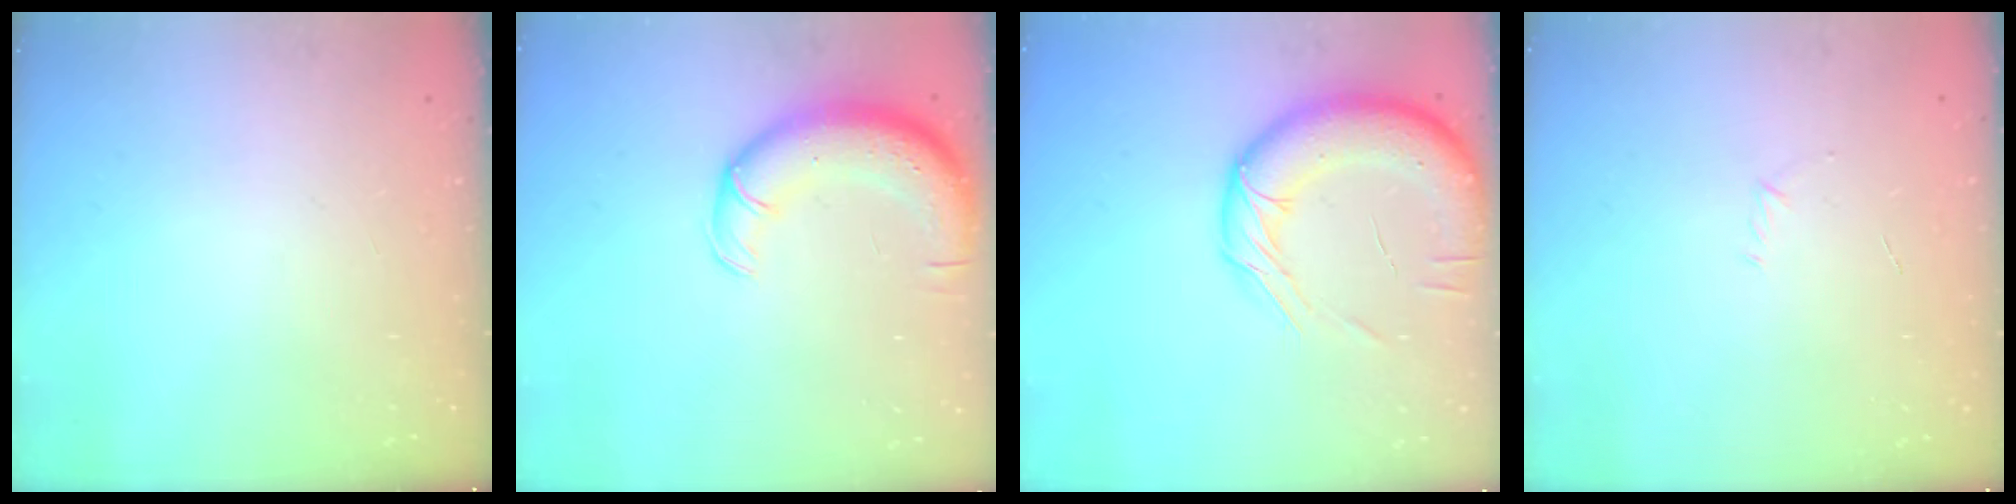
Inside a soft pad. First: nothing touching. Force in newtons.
{"total": 11.9, "press": 11.5, "slide": 3.2}
{"total": 15.6, "press": 15.4, "slide": 2.7}
{"total": 2.7, "press": 2.6, "slide": 0.7}